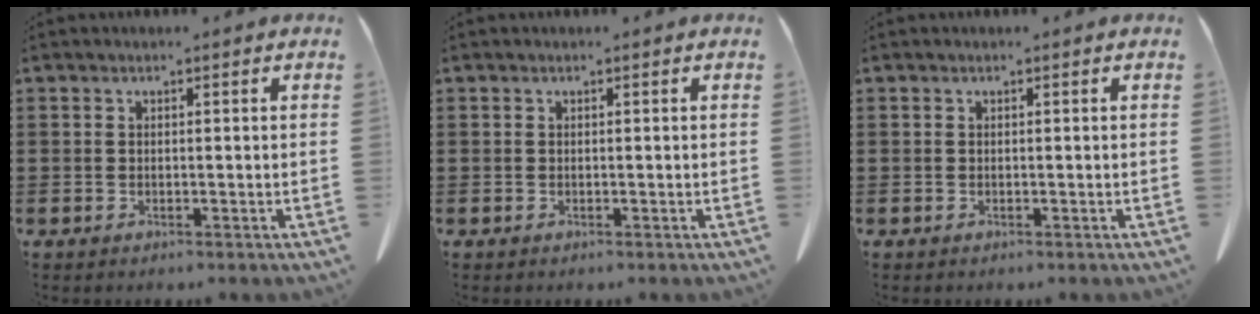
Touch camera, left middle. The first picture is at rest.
{"total": 0.0}
{"total": 0.0}